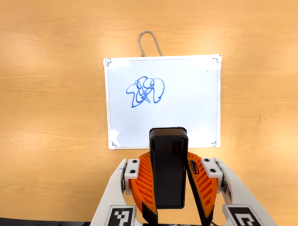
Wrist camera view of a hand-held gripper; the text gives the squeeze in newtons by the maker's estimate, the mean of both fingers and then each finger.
{"total": 7.9, "left": 7.6, "right": 8.3}